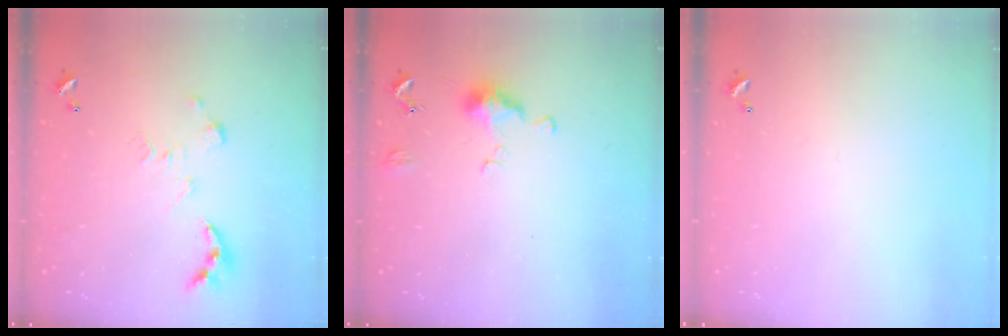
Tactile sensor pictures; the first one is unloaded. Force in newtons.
{"total": 5.9, "press": 5.8, "slide": 0.9}
{"total": 0.0}